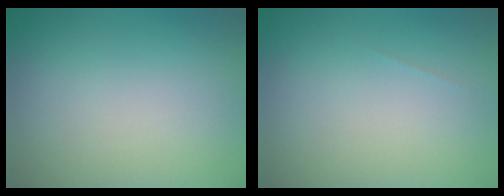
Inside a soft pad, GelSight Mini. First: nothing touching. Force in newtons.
{"total": 0.0}